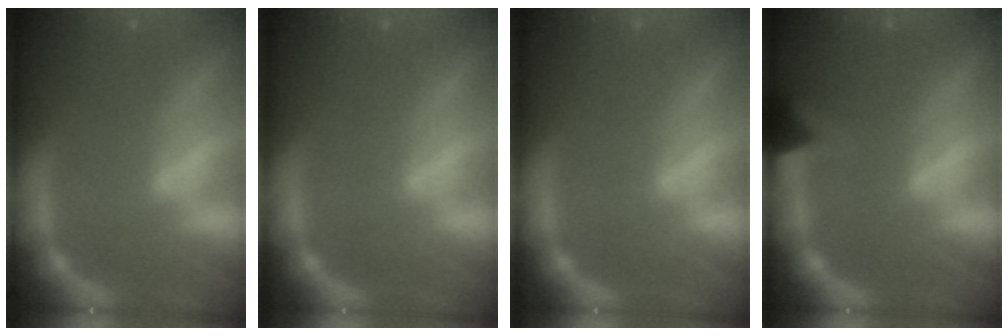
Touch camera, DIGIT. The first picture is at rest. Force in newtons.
{"total": 0.0}
{"total": 0.0}
{"total": 2.9}